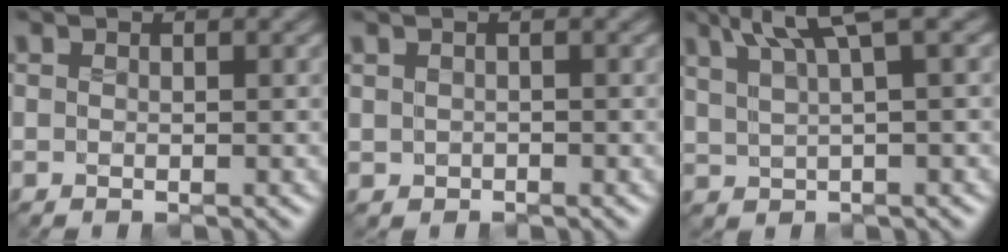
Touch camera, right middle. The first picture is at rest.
{"total": 0.0}
{"total": 5.4, "force": [3.7, 0.6, 3.8], "torque": [-0.068, 0.019, 0.065]}